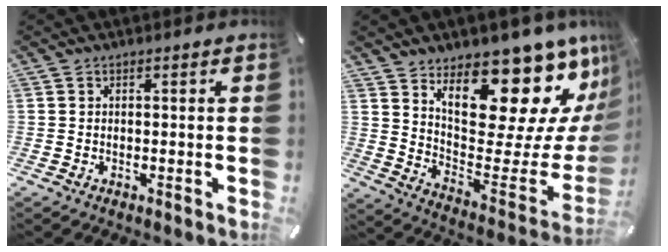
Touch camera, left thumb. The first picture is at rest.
{"total": 21.9, "force": [16.0, 8.5, 12.4], "torque": [-0.145, -0.129, 0.264]}